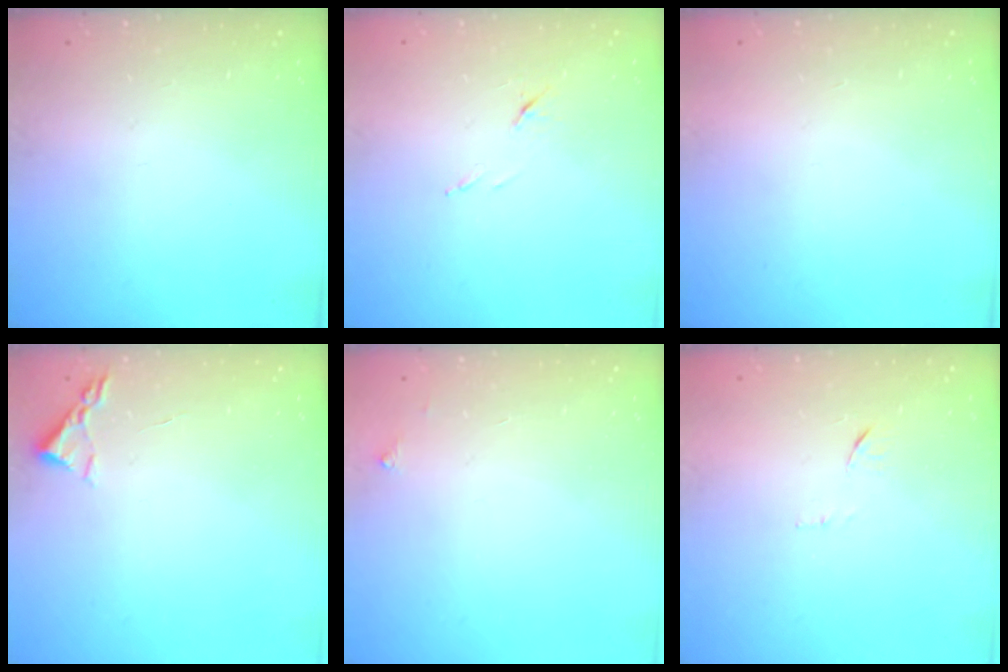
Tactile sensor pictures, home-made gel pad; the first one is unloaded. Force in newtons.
{"total": 6.1, "press": 6.0, "slide": 0.7}
{"total": 1.5, "press": 1.5, "slide": 0.1}
{"total": 2.4, "press": 2.3, "slide": 0.3}
{"total": 2.5, "press": 2.5, "slide": 0.4}
{"total": 6.5, "press": 6.5, "slide": 0.5}